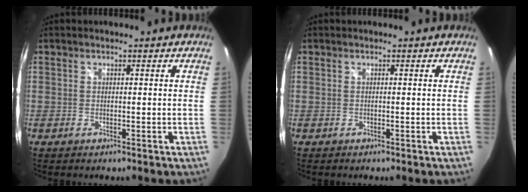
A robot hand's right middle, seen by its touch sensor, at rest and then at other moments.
{"total": 0.0}